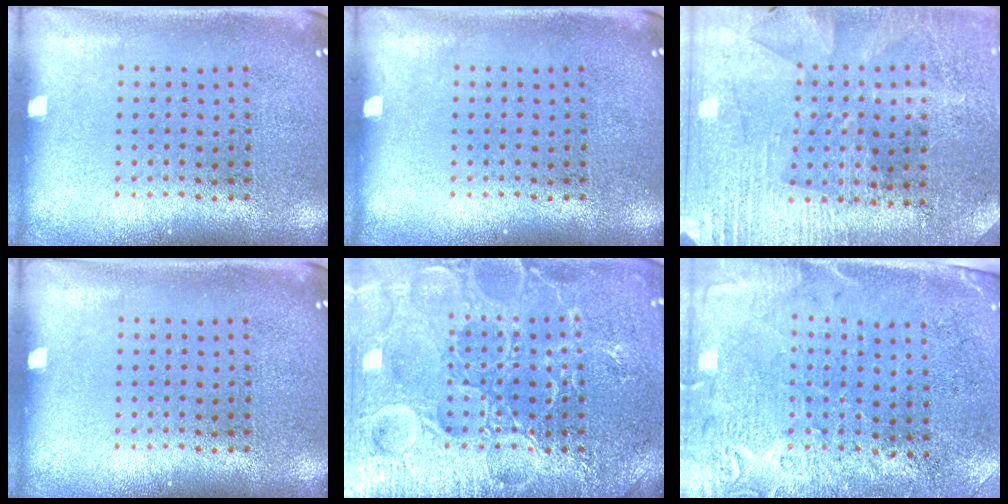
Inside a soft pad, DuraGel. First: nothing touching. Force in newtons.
{"total": 0.0}
{"total": 2.9, "press": 2.8, "slide": 0.5}
{"total": 0.0}
{"total": 7.4, "press": 7.3, "slide": 1.0}
{"total": 2.7, "press": 2.4, "slide": 1.2}